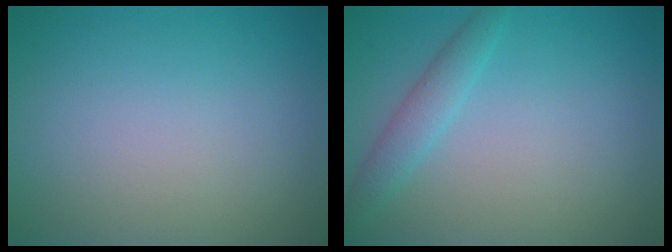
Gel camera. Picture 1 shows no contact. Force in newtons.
{"total": 2.0, "press": 2.0, "slide": 0.1}